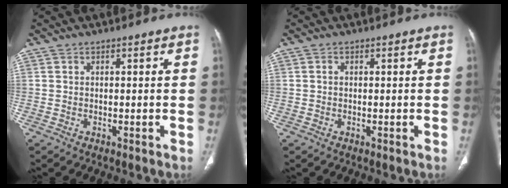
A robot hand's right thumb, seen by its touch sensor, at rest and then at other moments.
{"total": 0.6, "force": [0.0, 0.5, 0.3], "torque": [-0.006, 0.001, 0.000]}